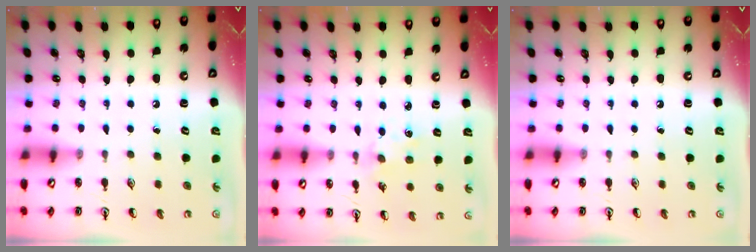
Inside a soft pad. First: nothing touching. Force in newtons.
{"total": 2.9, "press": 2.9, "slide": 0.4}
{"total": 0.0}